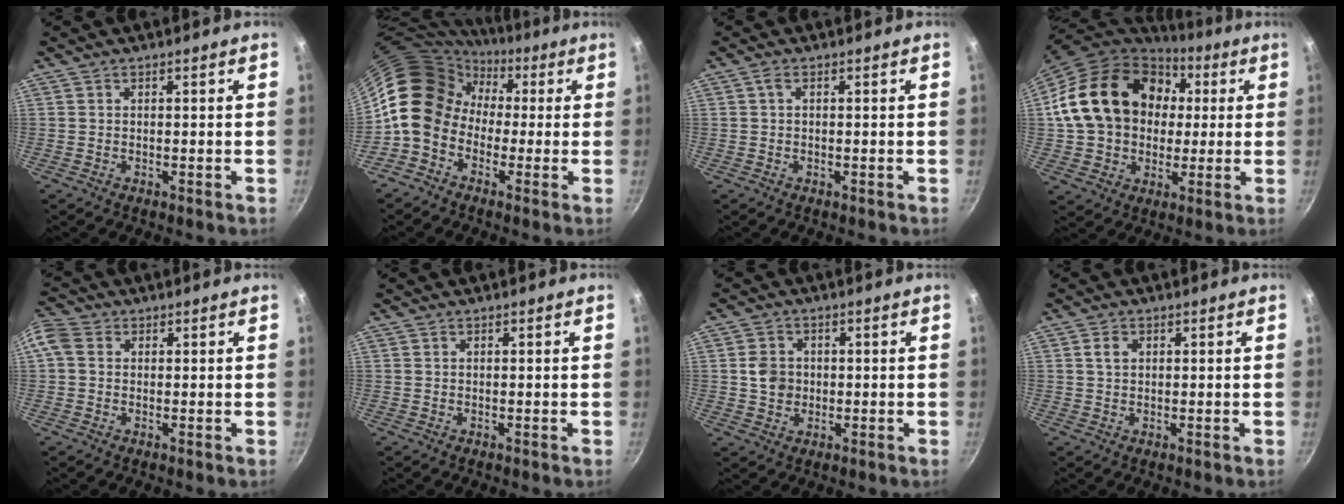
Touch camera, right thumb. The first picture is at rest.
{"total": 13.0, "force": [-0.1, 10.9, 7.1], "torque": [-0.089, 0.034, -0.025]}
{"total": 1.2, "force": [0.2, 0.6, 1.0], "torque": [-0.026, 0.006, 0.001]}
{"total": 22.2, "force": [3.7, 17.5, 13.2], "torque": [-0.209, 0.034, 0.067]}
{"total": 4.4, "force": [0.7, 3.6, 2.5], "torque": [-0.053, 0.012, -0.001]}
{"total": 0.0}
{"total": 4.8, "force": [0.1, 4.2, 2.3], "torque": [-0.024, 0.008, -0.001]}
{"total": 2.1, "force": [0.6, 1.6, 1.3], "torque": [-0.017, 0.004, 0.011]}